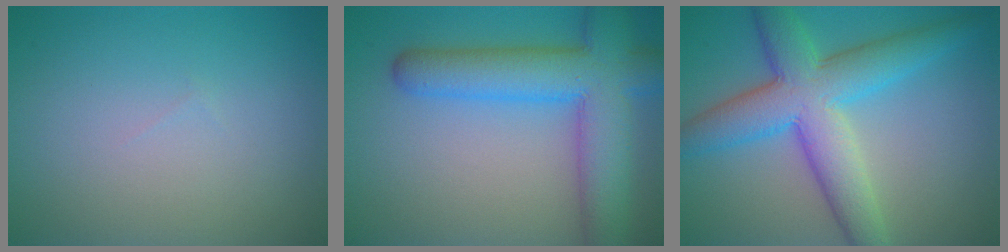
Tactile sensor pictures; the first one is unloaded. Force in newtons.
{"total": 8.9, "press": 8.9, "slide": 0.4}
{"total": 8.2, "press": 8.2, "slide": 0.1}